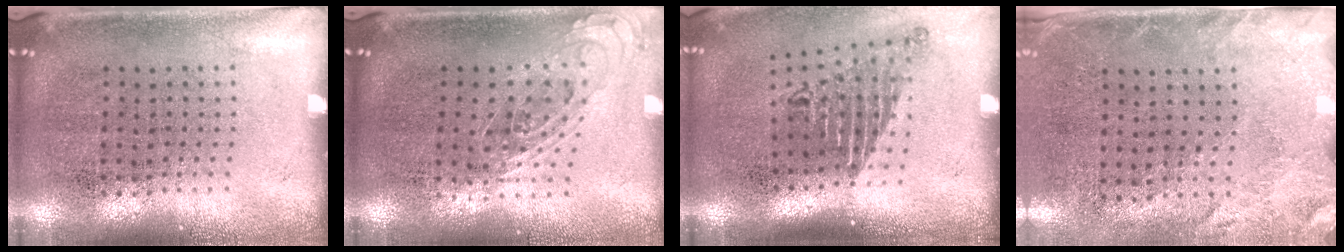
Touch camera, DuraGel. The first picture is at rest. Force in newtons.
{"total": 0.7, "press": 0.7, "slide": 0.3}
{"total": 1.7, "press": 1.2, "slide": 1.2}
{"total": 2.6, "press": 2.1, "slide": 1.6}